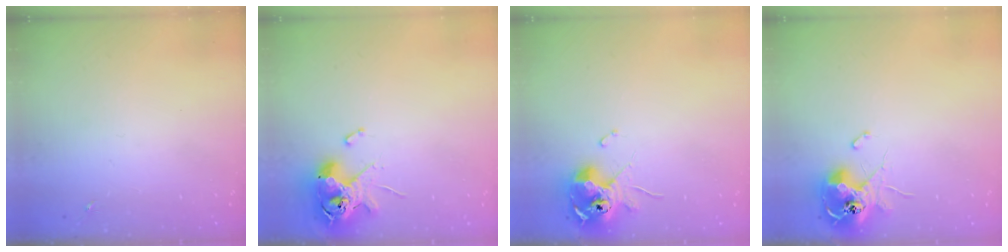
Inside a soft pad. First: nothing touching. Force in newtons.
{"total": 11.6, "press": 11.4, "slide": 2.0}
{"total": 10.8, "press": 10.7, "slide": 1.7}
{"total": 12.7, "press": 12.6, "slide": 1.5}